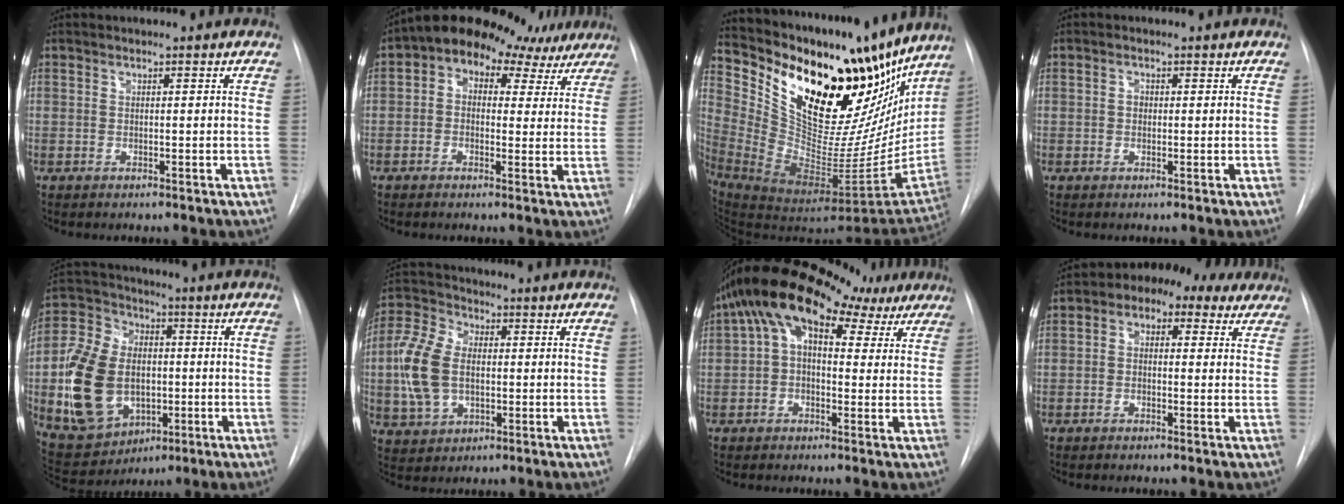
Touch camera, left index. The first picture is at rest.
{"total": 13.8, "force": [9.8, 8.0, 5.7], "torque": [-0.068, 0.050, 0.117]}
{"total": 30.3, "force": [22.7, 12.1, 15.9], "torque": [-0.297, 0.000, 0.343]}
{"total": 1.0, "force": [0.0, 0.9, 0.5], "torque": [-0.009, 0.002, -0.002]}
{"total": 17.1, "force": [-2.1, 12.2, 11.8], "torque": [-0.272, 0.023, -0.020]}
{"total": 9.9, "force": [-0.1, 6.4, 7.5], "torque": [-0.185, 0.019, 0.000]}
{"total": 13.5, "force": [7.9, 7.7, 7.9], "torque": [-0.123, 0.077, 0.117]}
{"total": 8.5, "force": [4.3, 5.4, 5.0], "torque": [-0.061, 0.049, 0.050]}